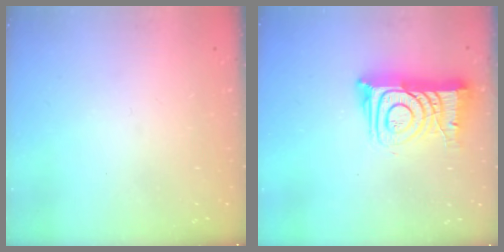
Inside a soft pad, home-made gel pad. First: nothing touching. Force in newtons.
{"total": 12.5, "press": 12.4, "slide": 1.3}